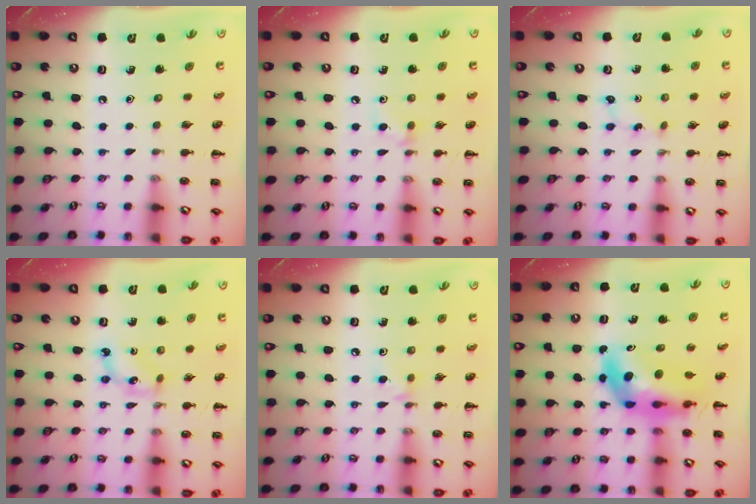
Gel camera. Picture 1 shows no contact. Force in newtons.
{"total": 5.0, "press": 4.6, "slide": 1.9}
{"total": 1.0, "press": 0.9, "slide": 0.4}
{"total": 4.5, "press": 4.4, "slide": 1.1}
{"total": 4.4, "press": 4.1, "slide": 1.5}
{"total": 11.6, "press": 11.1, "slide": 3.3}